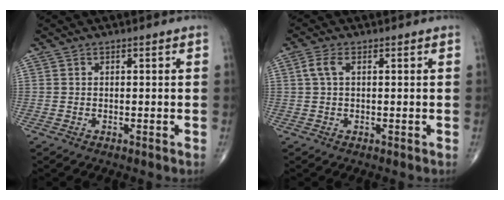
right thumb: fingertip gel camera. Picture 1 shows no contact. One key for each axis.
{"total": 2.7, "fx": 0.7, "fy": 1.2, "fz": 2.4, "tx": -0.062, "ty": 0.009, "tz": 0.014}